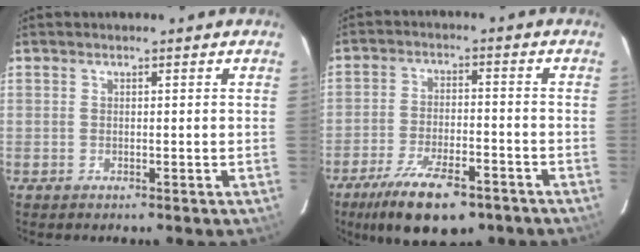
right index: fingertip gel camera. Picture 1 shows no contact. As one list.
[{"total": 14.7, "force": [-10.0, 5.3, 9.4], "torque": [-0.197, -0.026, -0.162]}]